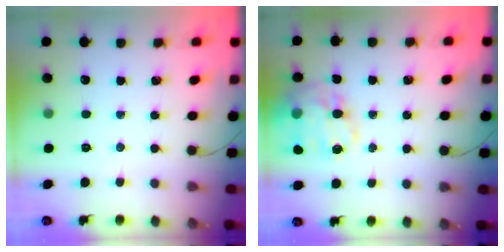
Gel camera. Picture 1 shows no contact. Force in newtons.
{"total": 18.9, "press": 18.7, "slide": 2.7}